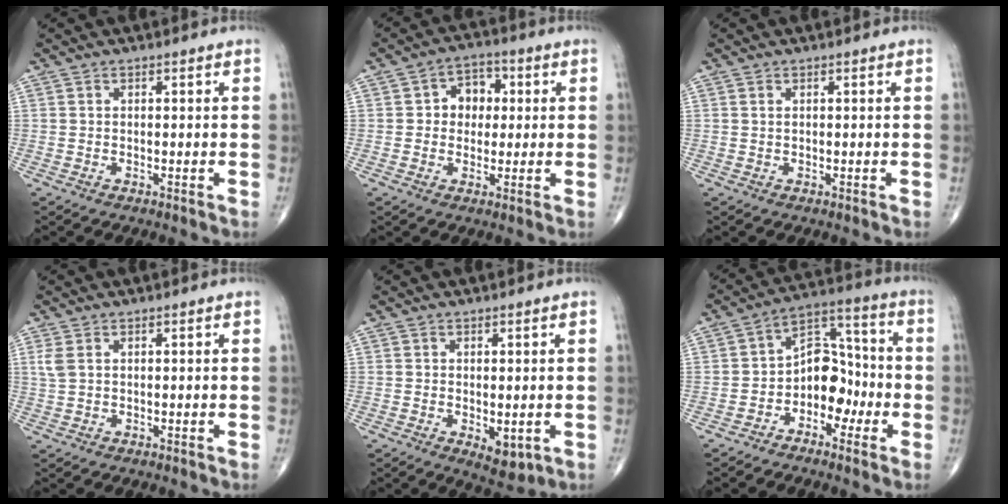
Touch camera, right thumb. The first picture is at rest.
{"total": 6.8, "force": [1.0, 5.4, 4.0], "torque": [-0.021, 0.010, 0.008]}
{"total": 0.6, "force": [0.3, 0.3, 0.5], "torque": [-0.010, 0.001, 0.007]}
{"total": 2.1, "force": [0.8, 1.1, 1.6], "torque": [-0.045, 0.008, 0.023]}
{"total": 4.5, "force": [-0.9, 2.3, 3.7], "torque": [-0.042, -0.009, -0.002]}
{"total": 10.3, "force": [-3.1, 7.1, 6.8], "torque": [-0.066, 0.046, -0.065]}